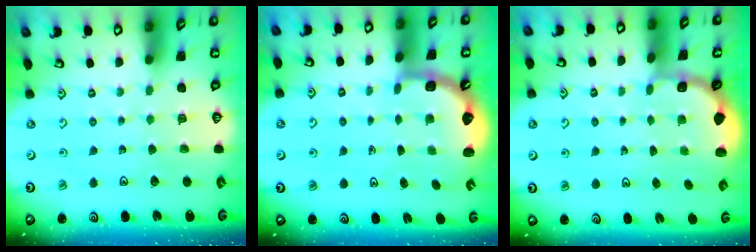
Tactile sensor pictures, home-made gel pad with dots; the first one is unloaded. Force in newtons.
{"total": 2.5, "press": 2.1, "slide": 1.3}
{"total": 2.0, "press": 1.8, "slide": 0.7}